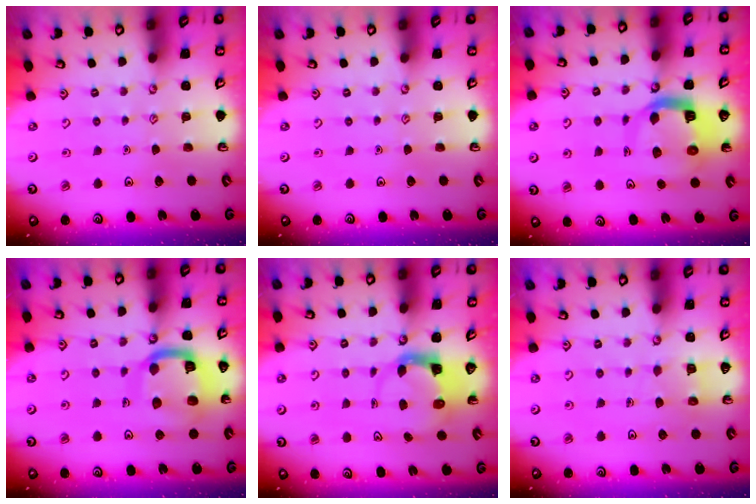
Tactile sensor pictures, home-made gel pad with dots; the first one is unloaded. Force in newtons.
{"total": 0.0}
{"total": 10.4, "press": 10.3, "slide": 1.2}
{"total": 15.5, "press": 15.5, "slide": 1.2}
{"total": 3.6, "press": 3.5, "slide": 0.5}
{"total": 4.1, "press": 4.1, "slide": 0.4}